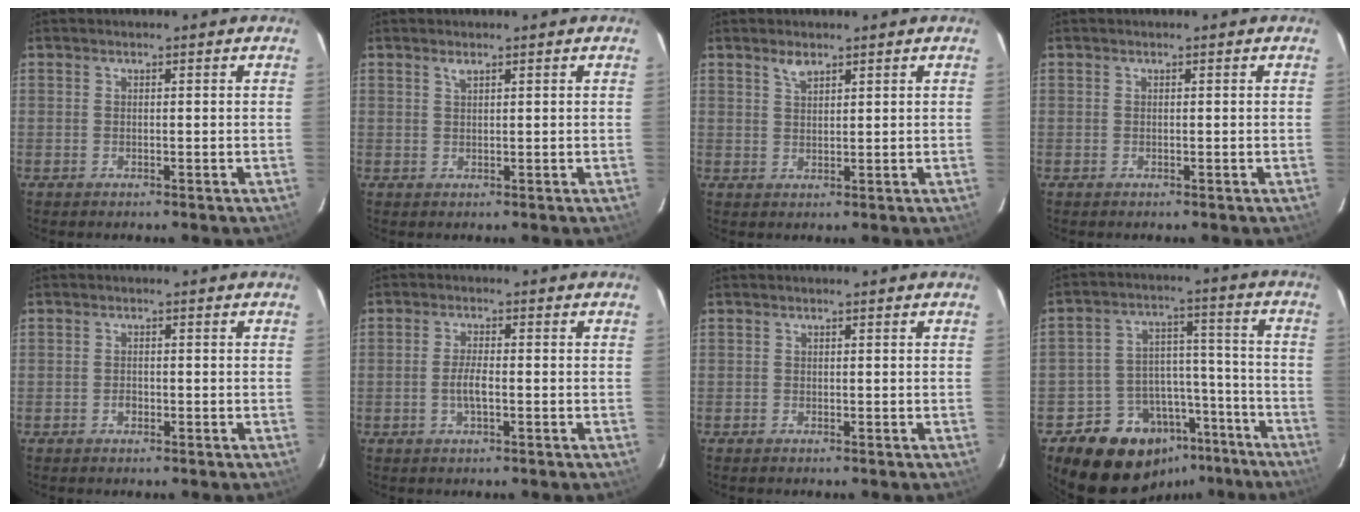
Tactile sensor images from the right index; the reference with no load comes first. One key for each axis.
{"total": 1.0, "fx": 0.7, "fy": 0.2, "fz": 0.6, "tx": -0.012, "ty": 0.002, "tz": 0.014}
{"total": 2.3, "fx": 1.7, "fy": 0.9, "fz": 1.2, "tx": -0.021, "ty": 0.003, "tz": 0.034}
{"total": 0.0}
{"total": 1.4, "fx": -0.8, "fy": 0.9, "fz": 0.7, "tx": -0.014, "ty": 0.004, "tz": -0.013}
{"total": 3.4, "fx": -1.0, "fy": 0.8, "fz": 3.2, "tx": -0.065, "ty": 0.000, "tz": -0.019}
{"total": 0.0}
{"total": 16.8, "fx": -11.9, "fy": 11.1, "fz": 4.4, "tx": -0.090, "ty": 0.072, "tz": -0.154}